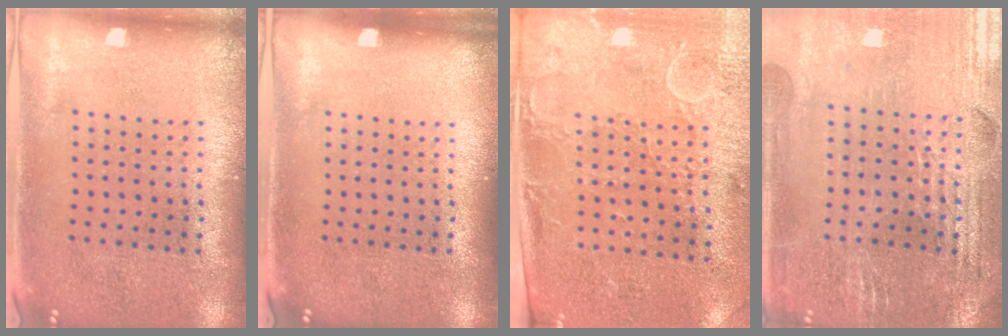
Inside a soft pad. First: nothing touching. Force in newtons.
{"total": 0.0}
{"total": 2.9, "press": 2.5, "slide": 1.6}
{"total": 2.9, "press": 2.9, "slide": 0.5}